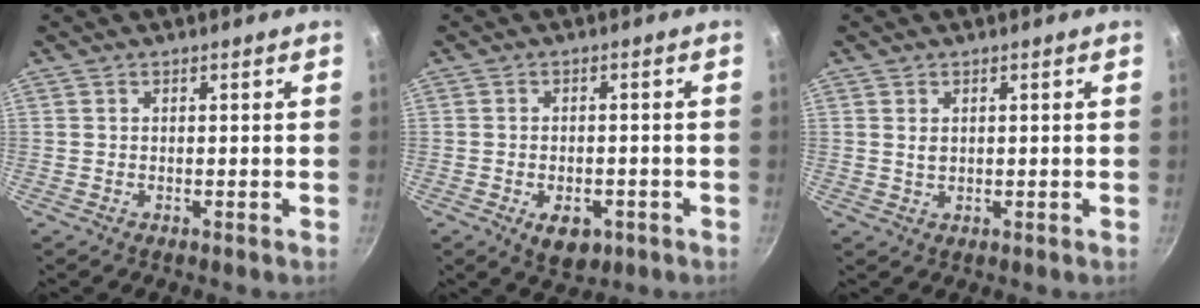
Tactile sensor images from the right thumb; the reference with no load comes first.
{"total": 6.2, "force": [-2.6, 3.9, 4.2], "torque": [-0.047, 0.008, -0.027]}
{"total": 1.7, "force": [0.5, 1.3, 1.1], "torque": [-0.016, 0.000, 0.009]}